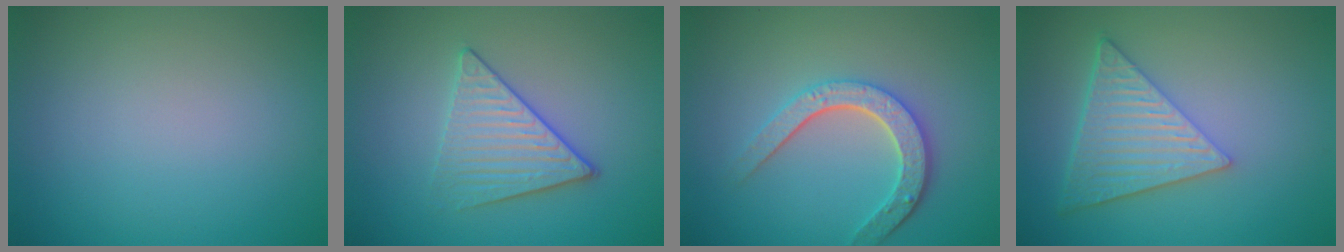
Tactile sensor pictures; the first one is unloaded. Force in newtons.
{"total": 3.5, "press": 3.4, "slide": 1.1}
{"total": 4.3, "press": 3.3, "slide": 2.7}
{"total": 6.9, "press": 4.9, "slide": 4.8}